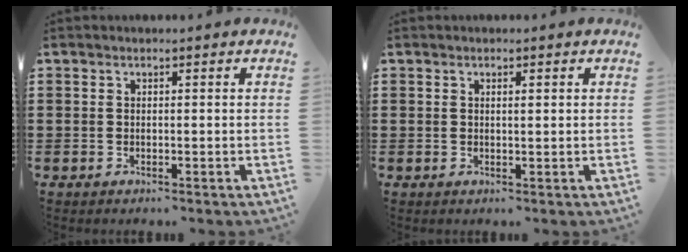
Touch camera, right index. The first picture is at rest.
{"total": 0.9, "force": [0.3, 0.1, 0.8], "torque": [-0.016, 0.001, 0.005]}